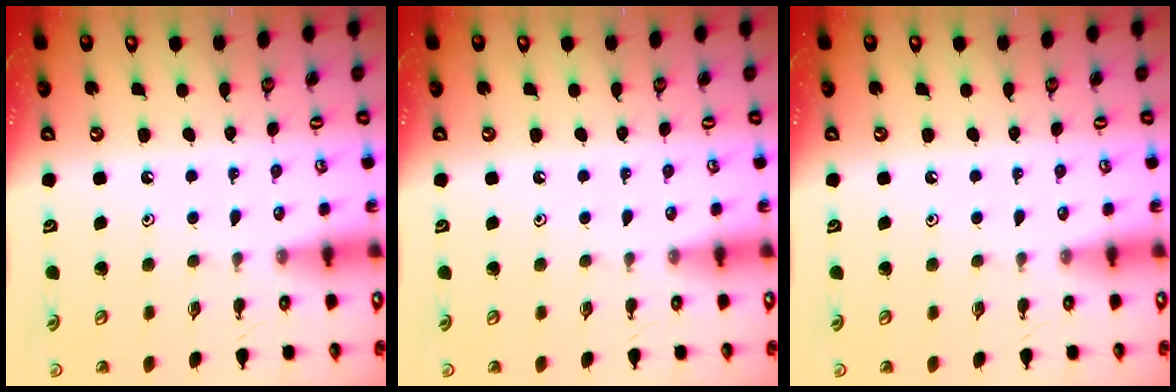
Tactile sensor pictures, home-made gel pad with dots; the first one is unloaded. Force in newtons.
{"total": 0.0}
{"total": 0.0}